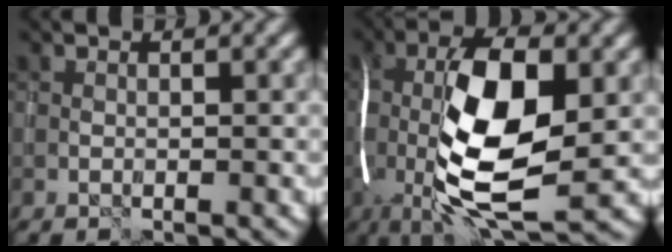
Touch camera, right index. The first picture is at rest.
{"total": 13.9, "force": [-0.9, 5.6, 12.7], "torque": [-0.236, 0.004, -0.024]}